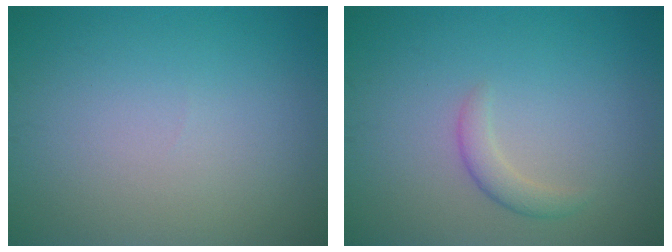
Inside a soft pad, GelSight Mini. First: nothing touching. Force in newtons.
{"total": 1.7, "press": 1.7, "slide": 0.1}